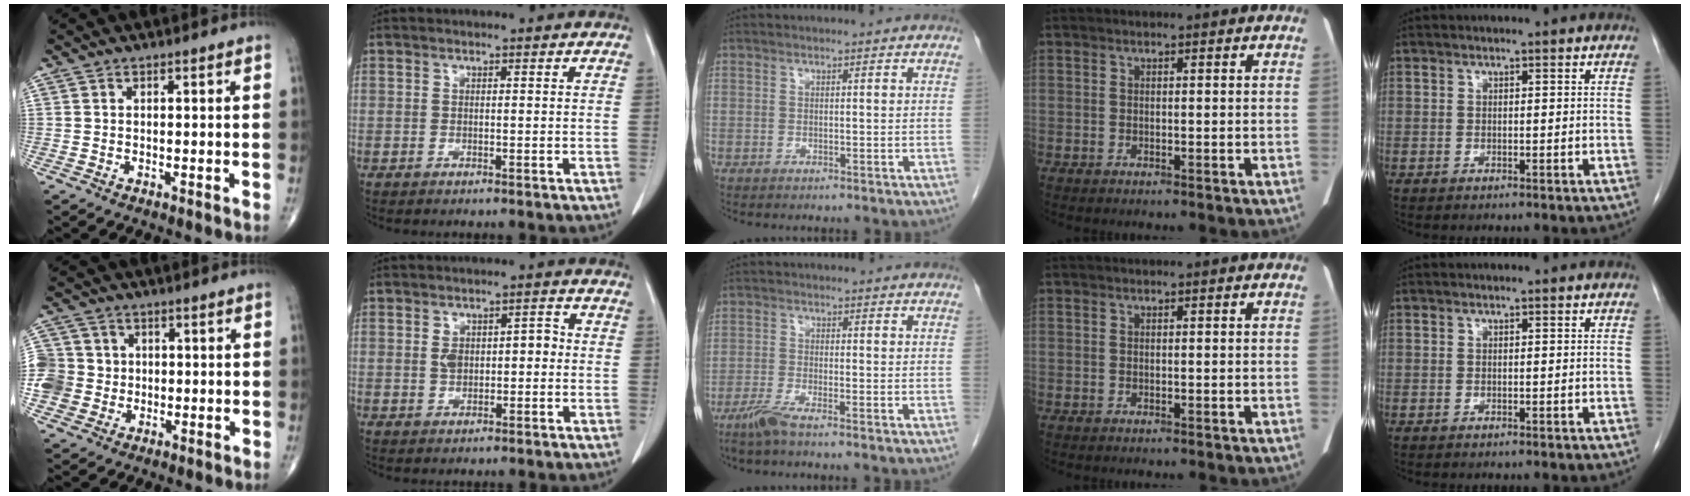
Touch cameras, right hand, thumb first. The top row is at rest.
{"thumb": {"total": 9.0, "force": [-0.6, 8.7, 2.1], "torque": [-0.030, 0.020, -0.007]}, "index": {"total": 4.6, "force": [0.0, 2.7, 3.7], "torque": [-0.065, 0.024, 0.006]}, "middle": {"total": 3.0, "force": [-2.3, -0.2, 1.9], "torque": [-0.049, -0.008, -0.052]}}